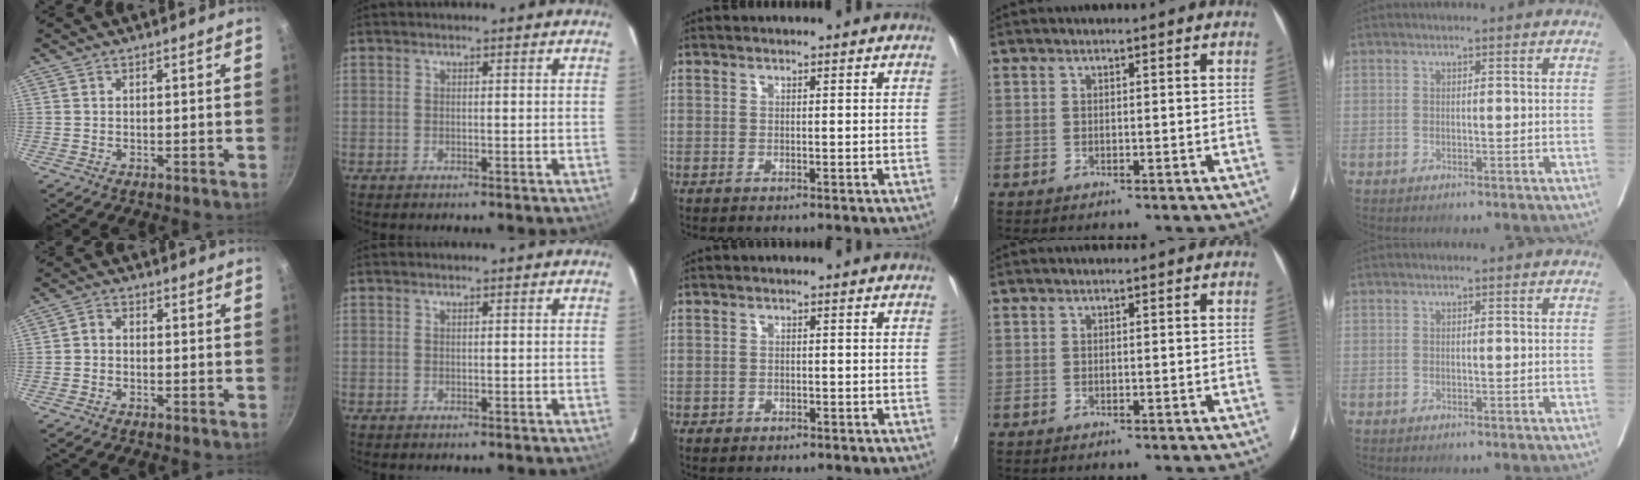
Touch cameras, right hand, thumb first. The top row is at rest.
{"thumb": {"total": 2.1, "force": [-1.0, 1.5, 1.1], "torque": [-0.024, 0.016, -0.026]}, "middle": {"total": 2.1, "force": [-1.3, 1.4, 0.8], "torque": [-0.019, -0.006, -0.022]}}